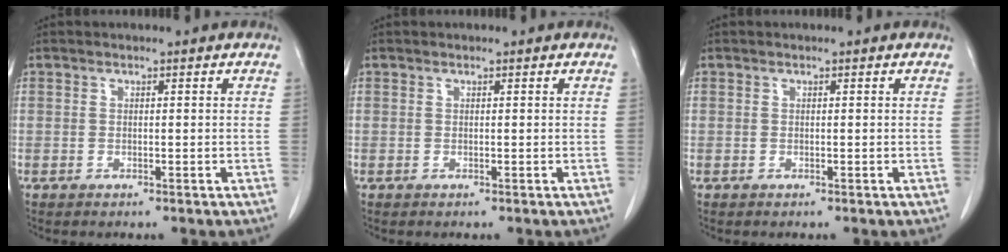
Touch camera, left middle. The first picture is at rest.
{"total": 0.0}
{"total": 0.0}